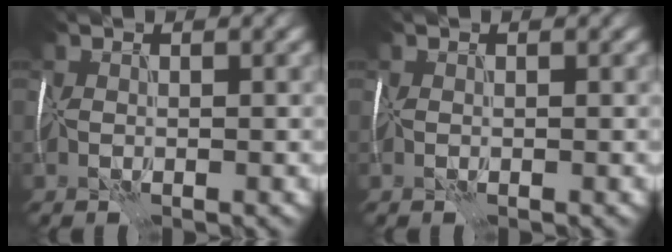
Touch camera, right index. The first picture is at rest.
{"total": 0.0}